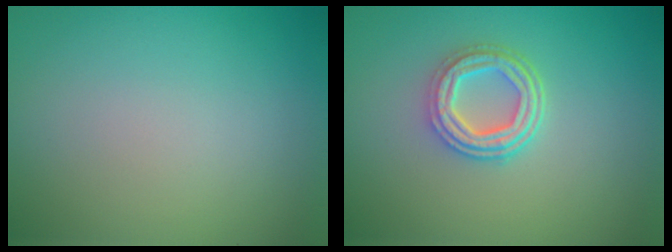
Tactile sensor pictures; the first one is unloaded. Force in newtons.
{"total": 4.2, "press": 3.2, "slide": 2.7}